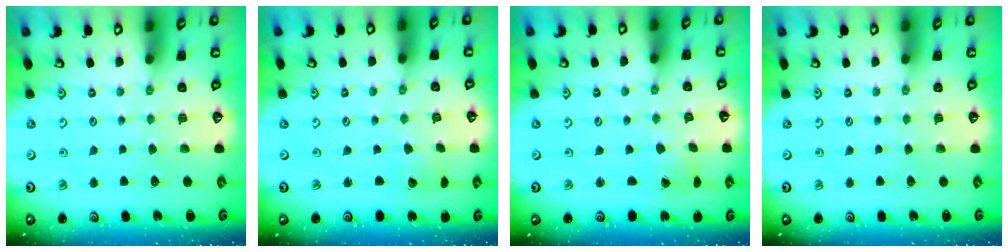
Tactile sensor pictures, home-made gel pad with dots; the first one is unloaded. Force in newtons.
{"total": 3.0, "press": 3.0, "slide": 0.2}
{"total": 1.3, "press": 1.3, "slide": 0.3}
{"total": 0.0}